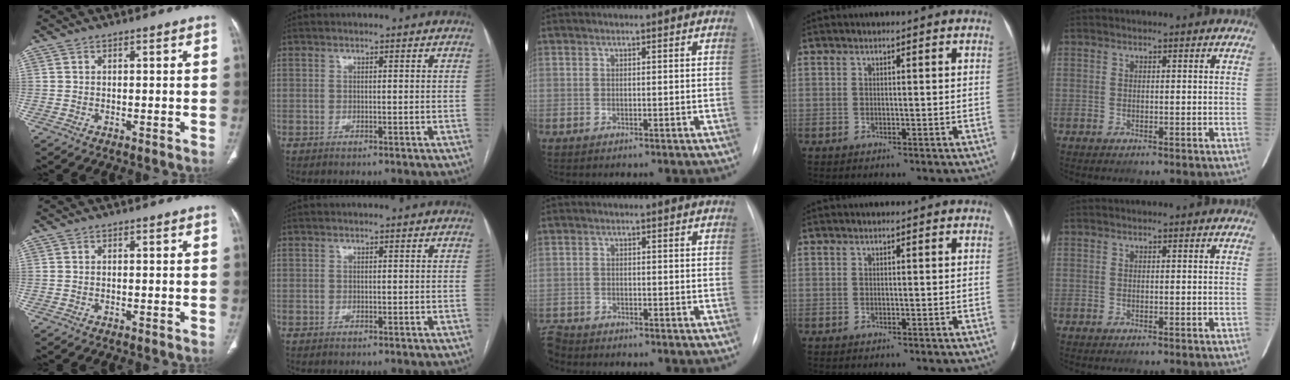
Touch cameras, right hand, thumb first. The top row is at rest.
{"middle": {"total": 3.6, "force": [-3.4, 1.2, 0.0], "torque": [0.003, -0.009, -0.067]}}